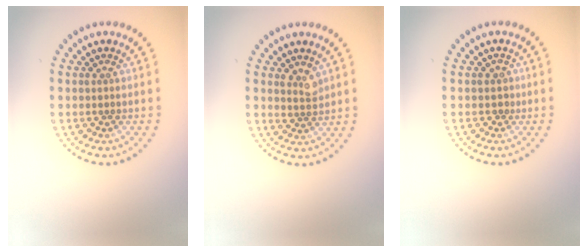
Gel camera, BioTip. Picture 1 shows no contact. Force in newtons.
{"total": 1.7, "press": 1.4, "slide": 0.9}
{"total": 0.6, "press": 0.3, "slide": 0.5}